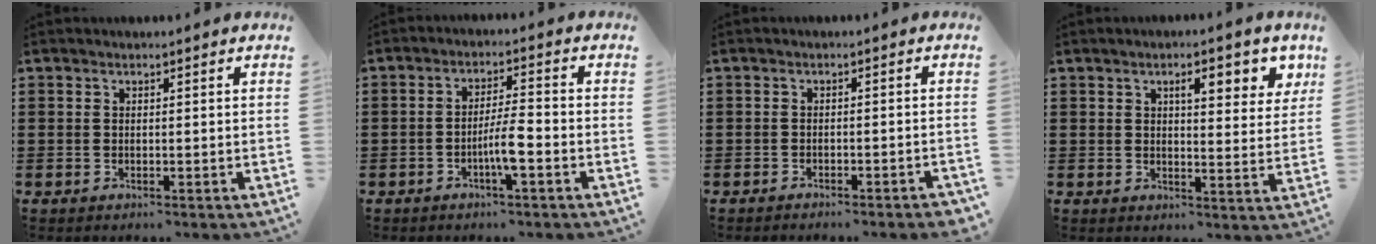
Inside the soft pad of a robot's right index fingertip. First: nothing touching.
{"total": 5.1, "force": [-2.0, 0.6, 4.7], "torque": [-0.094, -0.005, -0.042]}
{"total": 1.5, "force": [-1.5, 0.0, 0.5], "torque": [-0.009, 0.001, -0.029]}
{"total": 5.4, "force": [2.5, 1.8, 4.4], "torque": [-0.063, -0.002, 0.033]}